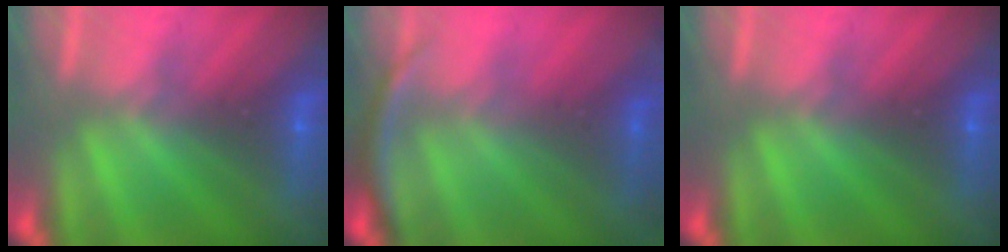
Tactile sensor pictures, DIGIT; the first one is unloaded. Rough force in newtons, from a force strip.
{"total": 2.9}
{"total": 0.0}